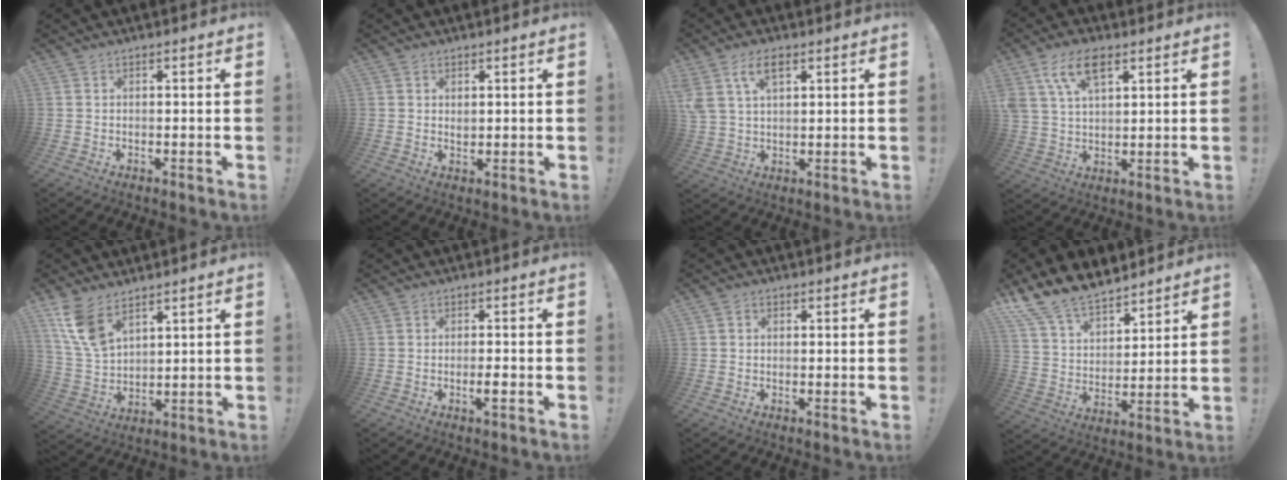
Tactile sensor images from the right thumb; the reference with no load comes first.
{"total": 1.6, "force": [1.0, 1.1, 0.6], "torque": [-0.001, -0.004, 0.016]}
{"total": 10.8, "force": [5.6, 6.1, 6.9], "torque": [-0.127, -0.001, 0.107]}
{"total": 11.3, "force": [5.9, 6.0, 7.5], "torque": [-0.151, -0.004, 0.113]}
{"total": 10.7, "force": [6.9, 5.6, 6.1], "torque": [-0.116, -0.034, 0.136]}
{"total": 2.6, "force": [-1.3, 0.5, 2.2], "torque": [-0.036, 0.005, -0.021]}
{"total": 1.1, "force": [-0.2, 1.0, 0.4], "torque": [0.001, 0.001, -0.005]}
{"total": 13.5, "force": [11.7, 5.6, 3.9], "torque": [-0.096, -0.088, 0.222]}